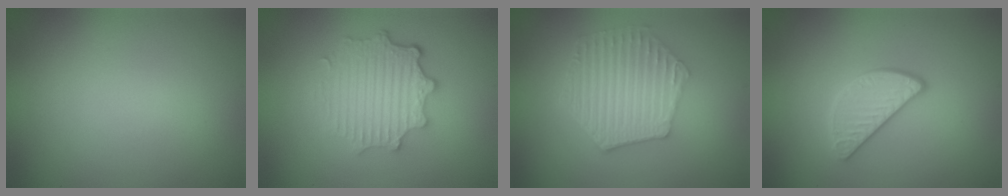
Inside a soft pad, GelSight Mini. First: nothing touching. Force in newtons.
{"total": 4.7, "press": 3.7, "slide": 2.9}
{"total": 6.2, "press": 4.6, "slide": 4.1}
{"total": 3.1, "press": 2.8, "slide": 1.4}